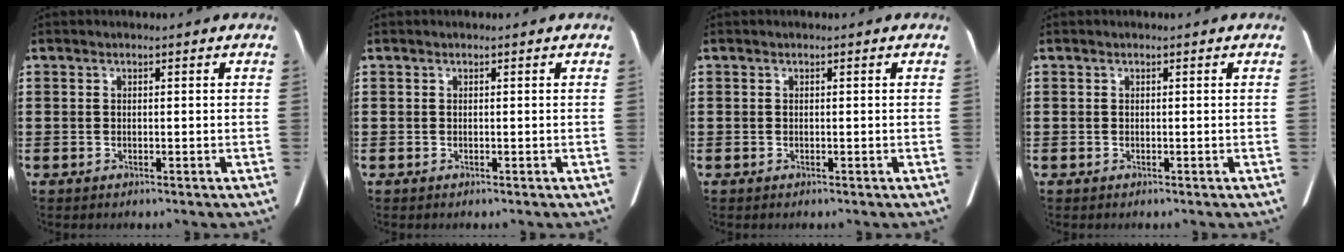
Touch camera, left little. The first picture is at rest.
{"total": 0.0}
{"total": 0.0}
{"total": 0.0}